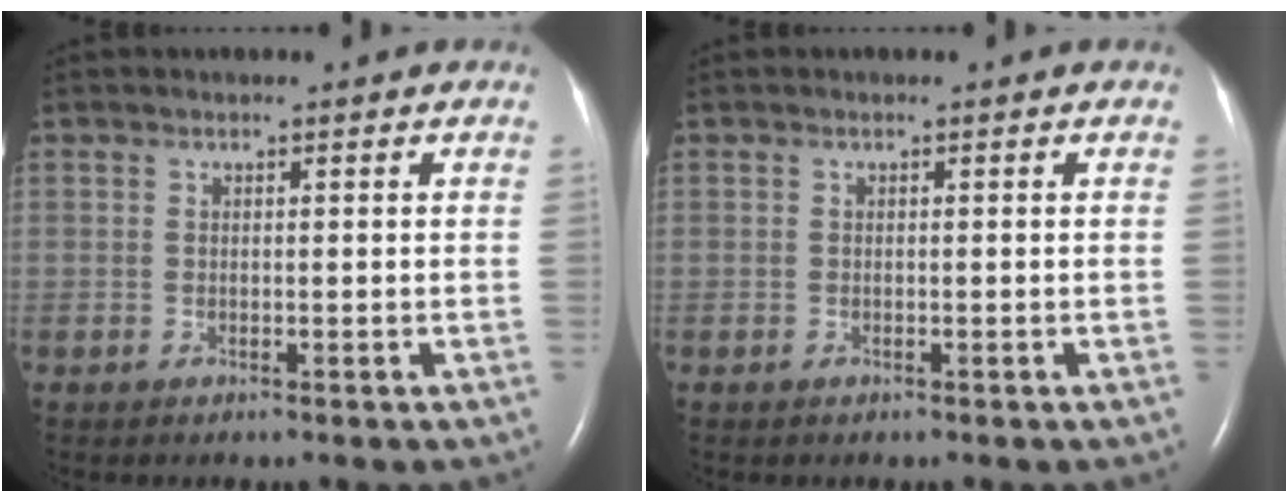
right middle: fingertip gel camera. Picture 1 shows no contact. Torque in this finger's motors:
{"motor_torque": [-0.07, -0.08, -0.03, 0.01]}